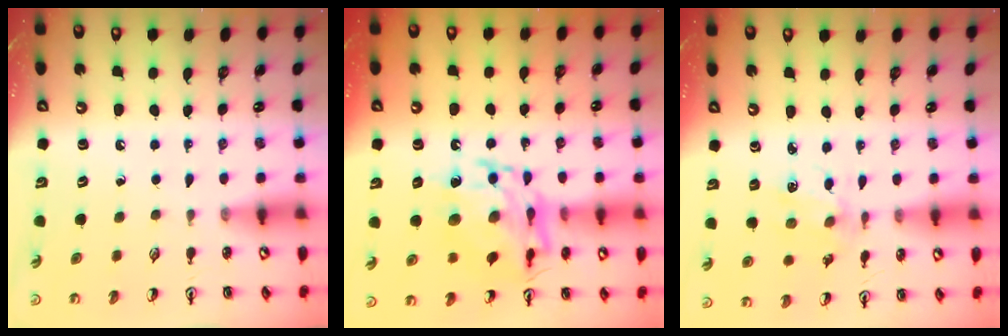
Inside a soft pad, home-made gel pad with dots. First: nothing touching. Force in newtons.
{"total": 14.0, "press": 14.0, "slide": 1.2}
{"total": 2.5, "press": 2.5, "slide": 0.5}